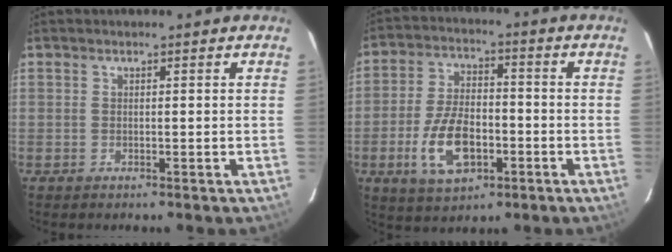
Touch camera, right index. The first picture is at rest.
{"total": 12.0, "force": [-4.2, 6.6, 9.1], "torque": [-0.189, 0.004, -0.066]}